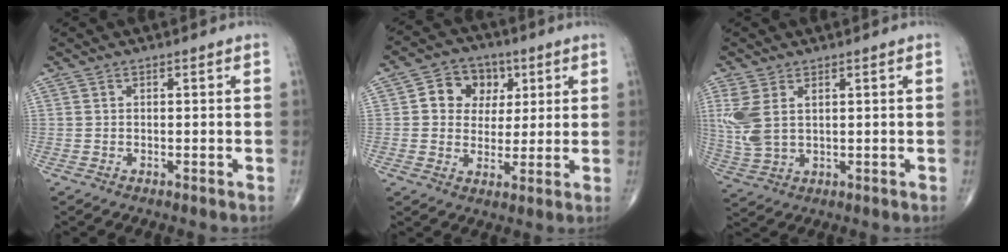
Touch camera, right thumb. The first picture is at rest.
{"total": 9.2, "force": [2.6, 7.7, 4.3], "torque": [-0.020, 0.000, 0.039]}
{"total": 7.4, "force": [2.1, 4.4, 5.6], "torque": [-0.146, 0.000, 0.054]}